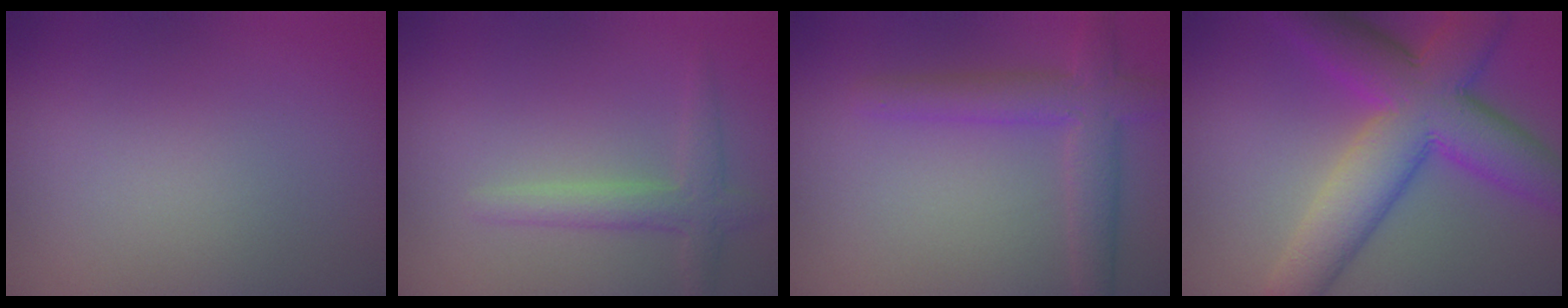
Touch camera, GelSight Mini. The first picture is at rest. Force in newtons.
{"total": 2.4, "press": 2.4, "slide": 0.1}
{"total": 4.1, "press": 4.1, "slide": 0.1}
{"total": 10.5, "press": 10.5, "slide": 0.3}